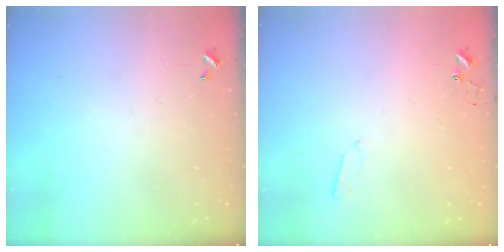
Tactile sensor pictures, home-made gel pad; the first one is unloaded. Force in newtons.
{"total": 4.1, "press": 4.0, "slide": 0.6}